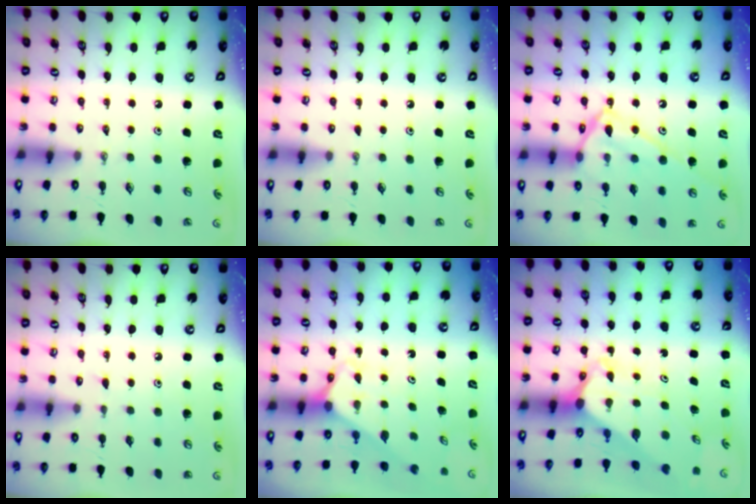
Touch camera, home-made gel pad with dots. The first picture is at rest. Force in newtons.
{"total": 2.3, "press": 2.3, "slide": 0.2}
{"total": 17.6, "press": 17.6, "slide": 1.4}
{"total": 3.8, "press": 3.8, "slide": 0.4}
{"total": 2.6, "press": 2.6, "slide": 0.2}
{"total": 3.6, "press": 3.6, "slide": 0.3}